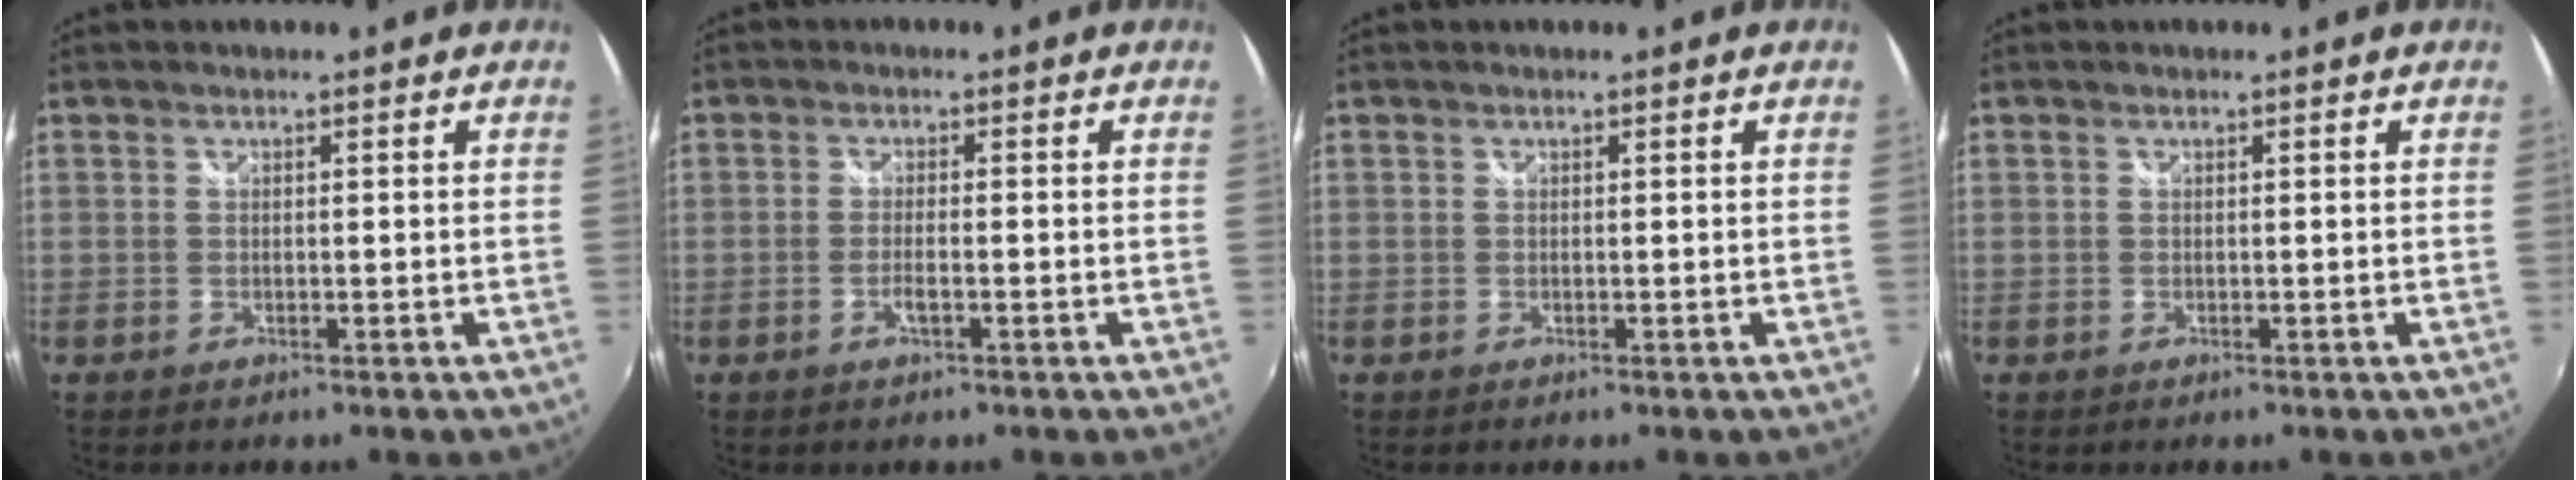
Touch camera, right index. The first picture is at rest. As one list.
[{"total": 2.5, "force": [-1.1, 0.5, 2.2], "torque": [-0.047, -0.001, -0.021]}, {"total": 0.0}, {"total": 0.0}]